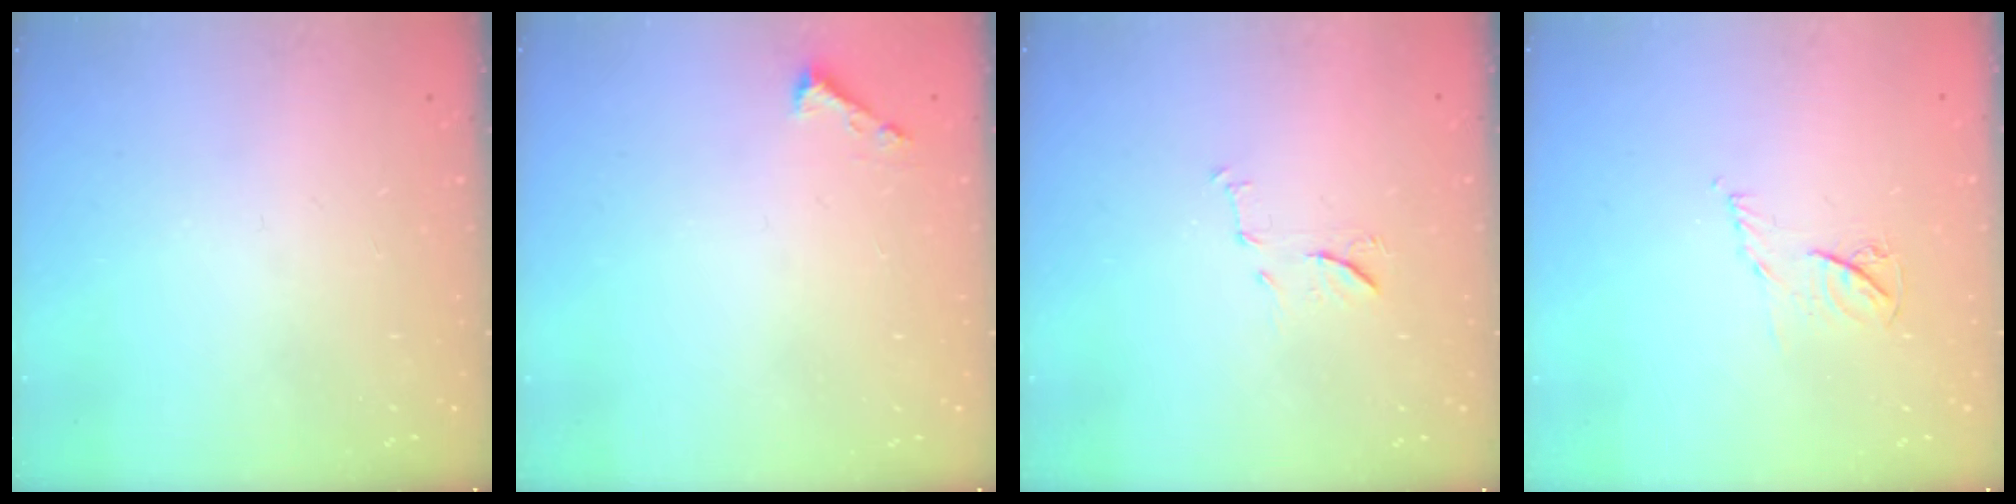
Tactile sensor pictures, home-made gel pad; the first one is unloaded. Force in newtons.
{"total": 1.6, "press": 1.6, "slide": 0.1}
{"total": 7.4, "press": 7.3, "slide": 0.6}
{"total": 4.4, "press": 4.3, "slide": 0.6}